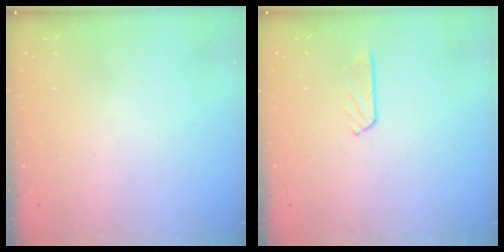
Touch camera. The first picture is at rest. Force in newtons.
{"total": 3.9, "press": 3.9, "slide": 0.4}